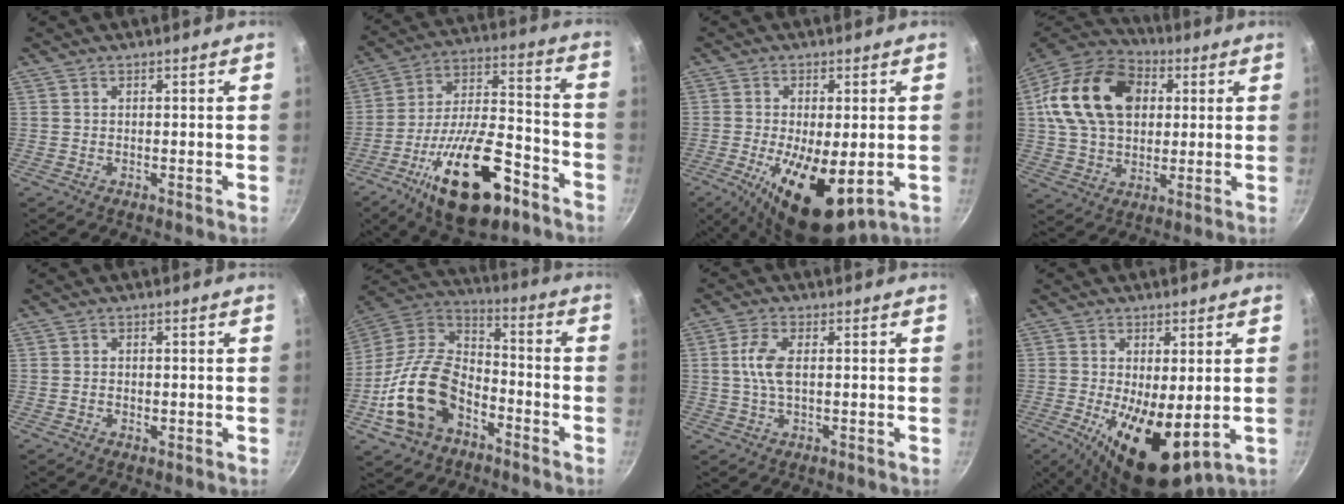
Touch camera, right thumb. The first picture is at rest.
{"total": 24.1, "force": [-12.3, 10.3, 18.0], "torque": [-0.274, 0.060, -0.197]}
{"total": 14.6, "force": [-3.5, 6.1, 12.7], "torque": [-0.214, -0.008, -0.042]}
{"total": 22.0, "force": [4.8, 15.7, 14.7], "torque": [-0.245, 0.016, 0.076]}
{"total": 1.5, "force": [-0.4, 1.2, 1.0], "torque": [-0.014, 0.002, -0.007]}
{"total": 19.6, "force": [-8.0, 12.8, 12.4], "torque": [-0.216, 0.060, -0.156]}
{"total": 5.6, "force": [0.5, 2.5, 4.9], "torque": [-0.110, 0.008, 0.007]}
{"total": 13.4, "force": [-2.2, 5.7, 11.9], "torque": [-0.191, -0.016, -0.021]}